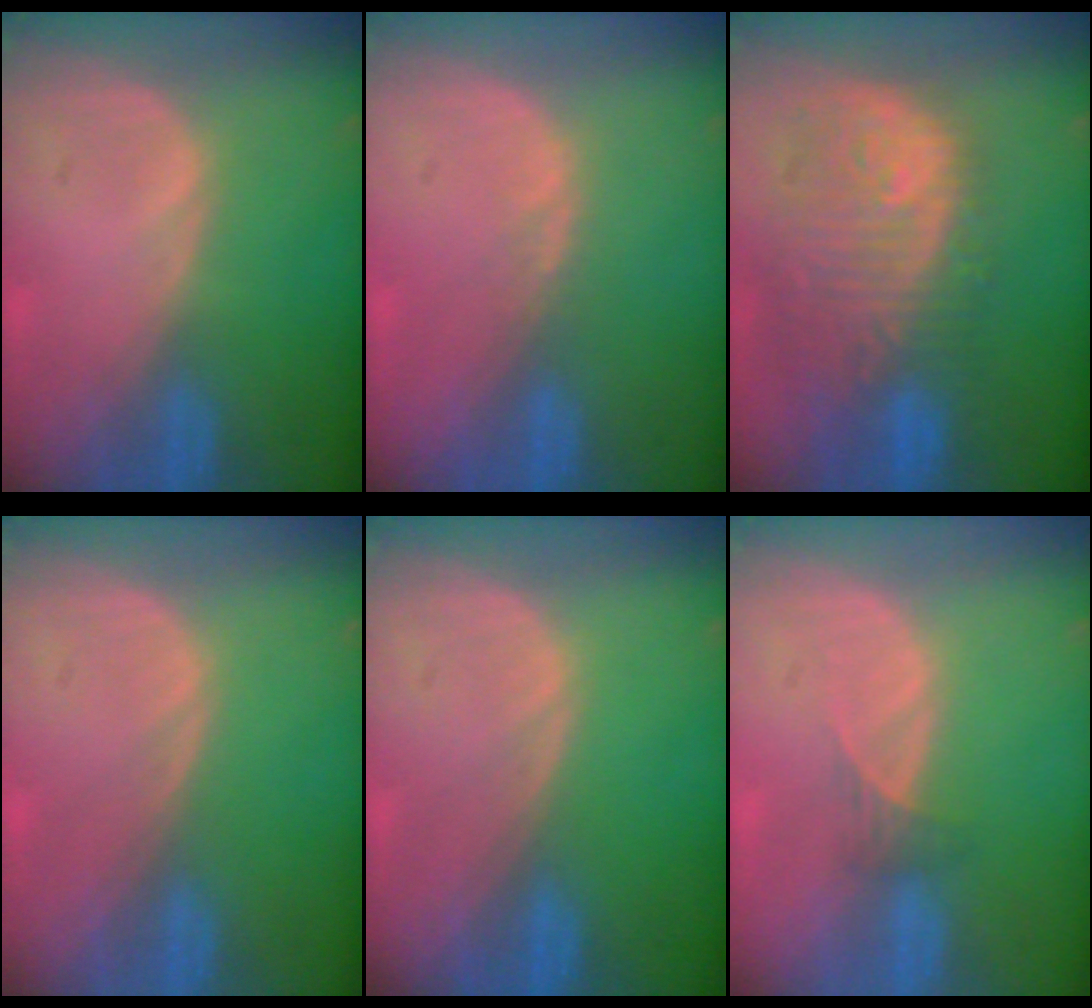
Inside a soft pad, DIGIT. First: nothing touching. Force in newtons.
{"total": 0.8, "press": 0.8, "slide": 0.3}
{"total": 11.8, "press": 10.6, "slide": 5.1}
{"total": 0.0}
{"total": 0.0}
{"total": 1.6, "press": 1.3, "slide": 0.9}